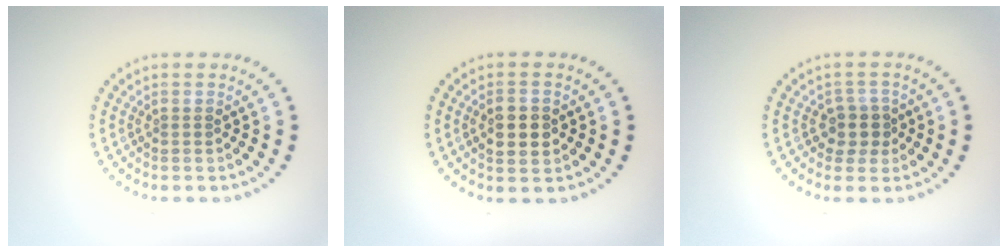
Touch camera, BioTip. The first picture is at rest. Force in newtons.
{"total": 2.9, "press": 2.9, "slide": 0.1}
{"total": 2.2, "press": 1.9, "slide": 1.1}